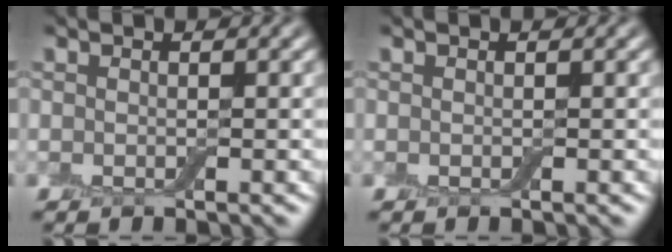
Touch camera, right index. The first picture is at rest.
{"total": 0.0}